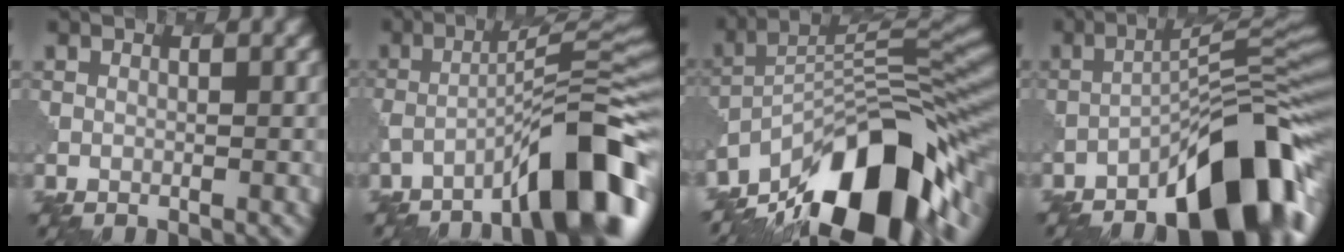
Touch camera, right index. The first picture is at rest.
{"total": 9.7, "force": [-5.7, 1.8, 7.6], "torque": [-0.100, 0.025, -0.096]}
{"total": 15.2, "force": [-10.1, 5.9, 9.8], "torque": [-0.165, 0.024, -0.184]}
{"total": 11.1, "force": [-7.0, 3.1, 8.1], "torque": [-0.100, 0.021, -0.119]}